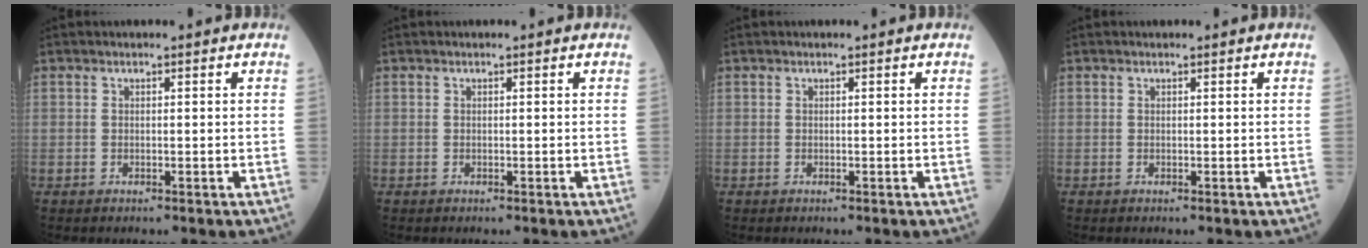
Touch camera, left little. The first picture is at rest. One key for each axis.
{"total": 0.0}
{"total": 0.0}
{"total": 0.0}